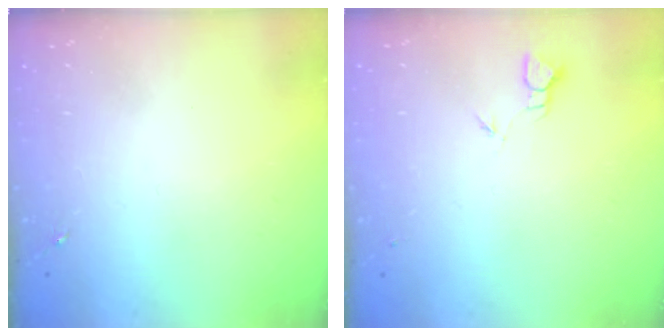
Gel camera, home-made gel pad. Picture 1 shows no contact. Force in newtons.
{"total": 2.0, "press": 2.0, "slide": 0.1}